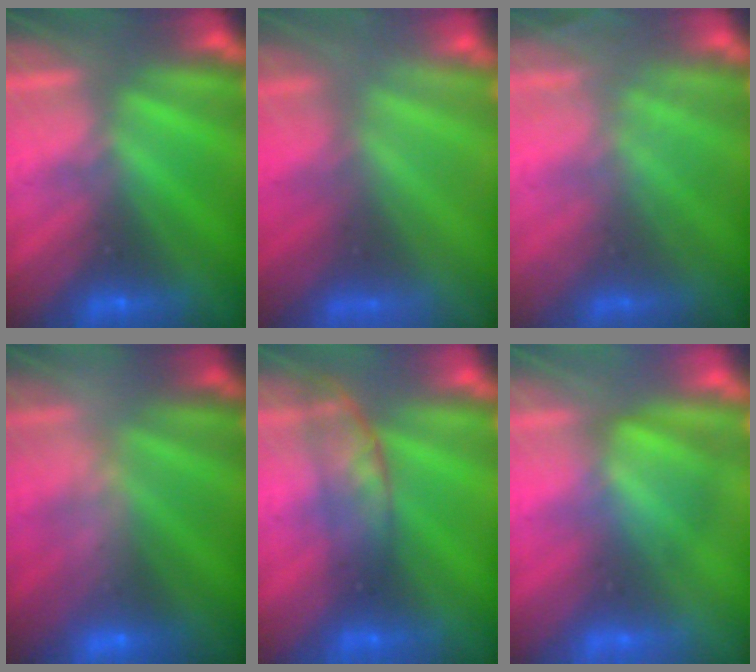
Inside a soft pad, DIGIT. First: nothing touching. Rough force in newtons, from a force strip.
{"total": 9.8}
{"total": 1.7}
{"total": 2.6}
{"total": 2.7}
{"total": 3.7}